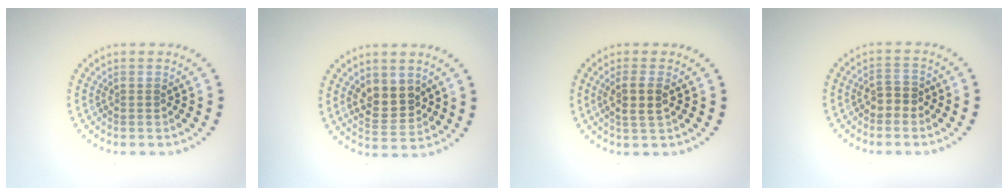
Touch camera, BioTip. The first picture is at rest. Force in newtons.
{"total": 3.3, "press": 3.2, "slide": 1.0}
{"total": 2.4, "press": 2.1, "slide": 1.0}
{"total": 1.8, "press": 1.6, "slide": 0.7}